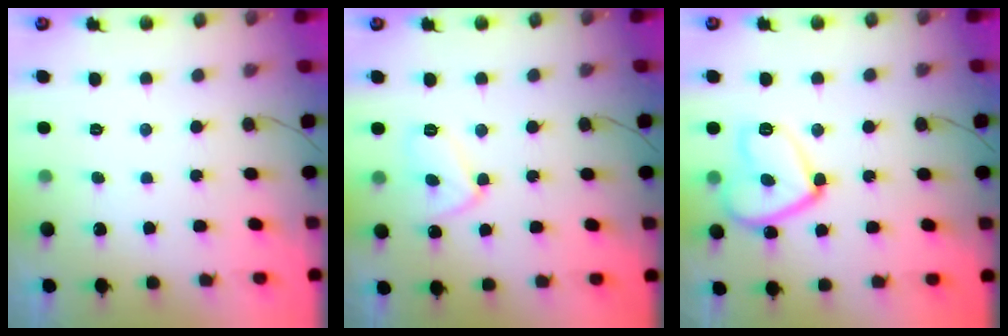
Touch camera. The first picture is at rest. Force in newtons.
{"total": 8.3, "press": 8.2, "slide": 0.8}
{"total": 13.5, "press": 13.5, "slide": 1.2}